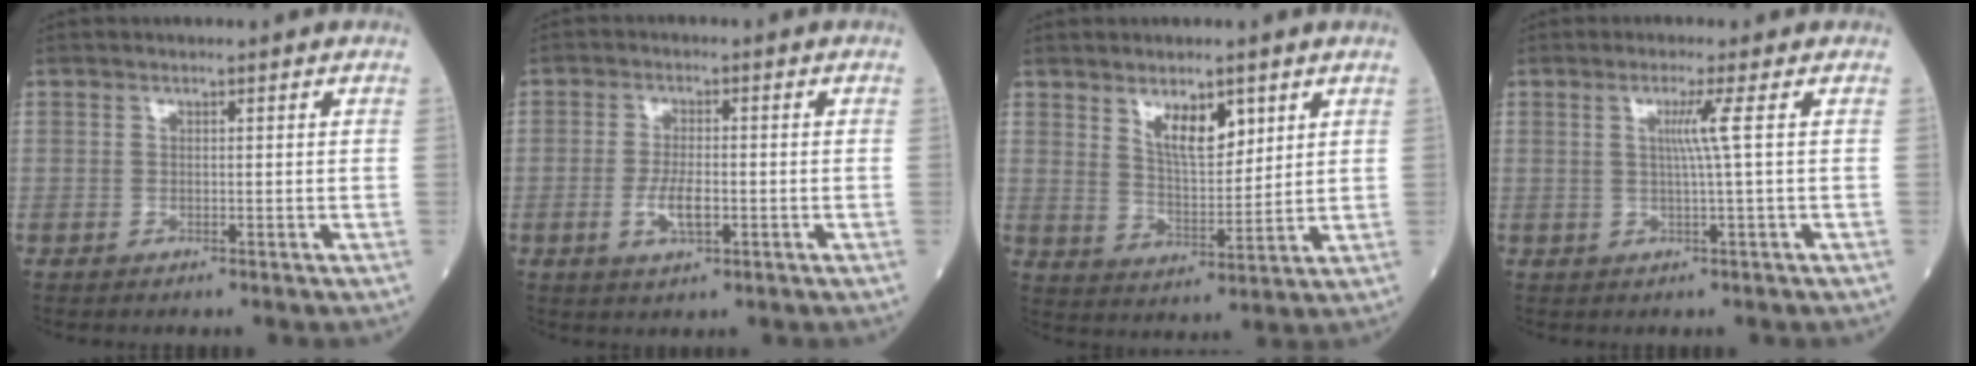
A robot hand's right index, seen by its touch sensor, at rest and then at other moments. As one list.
[{"total": 4.4, "force": [-1.2, 1.4, 4.0], "torque": [-0.077, -0.001, -0.019]}, {"total": 6.8, "force": [3.8, 2.7, 4.9], "torque": [-0.086, -0.006, 0.072]}, {"total": 3.3, "force": [0.6, -1.3, 3.0], "torque": [-0.059, -0.004, 0.014]}]